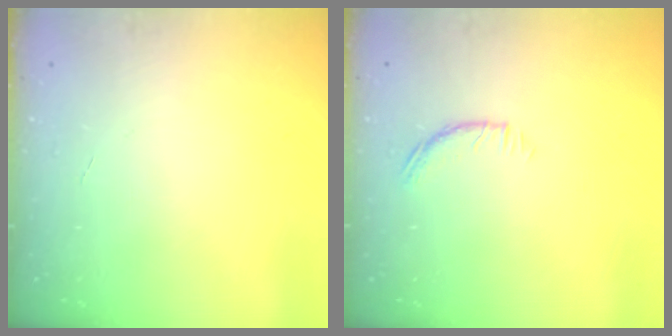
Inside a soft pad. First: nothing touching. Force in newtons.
{"total": 8.8, "press": 8.6, "slide": 1.8}